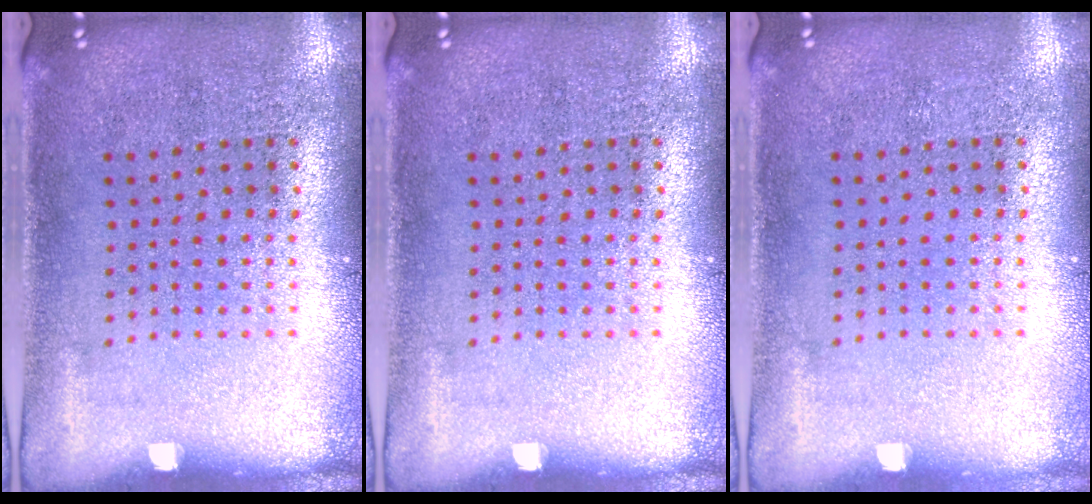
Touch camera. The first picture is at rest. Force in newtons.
{"total": 0.0}
{"total": 0.0}